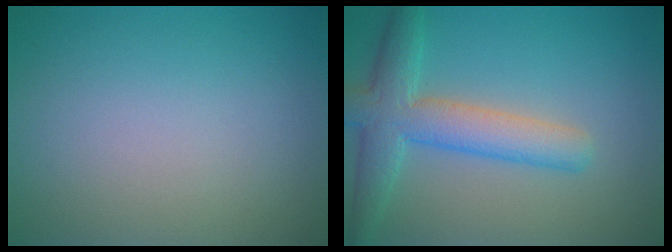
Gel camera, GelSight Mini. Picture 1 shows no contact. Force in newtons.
{"total": 5.6, "press": 5.6, "slide": 0.2}